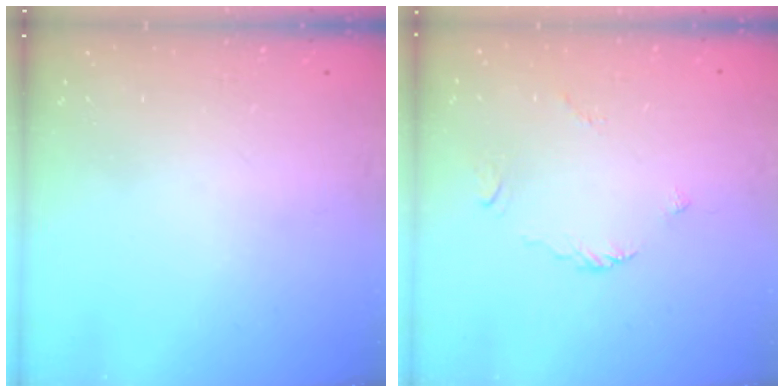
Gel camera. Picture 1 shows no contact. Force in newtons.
{"total": 2.5, "press": 2.4, "slide": 0.7}